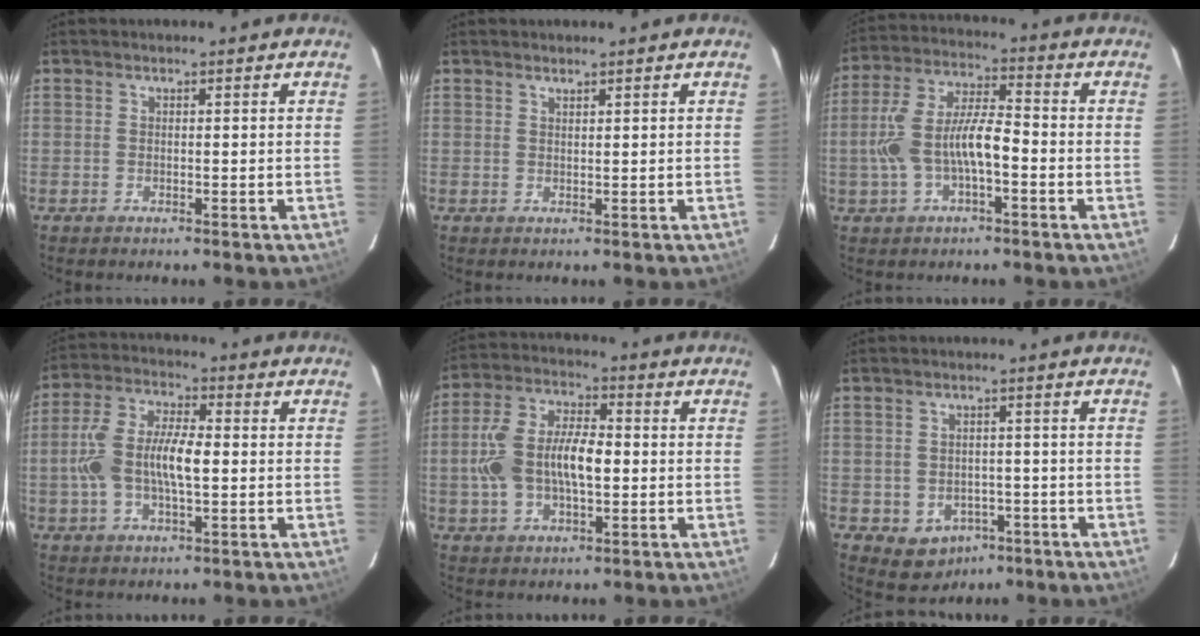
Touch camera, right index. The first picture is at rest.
{"total": 0.8, "force": [0.7, 0.1, 0.3], "torque": [-0.005, 0.001, 0.014]}
{"total": 11.1, "force": [-2.7, 4.2, 9.9], "torque": [-0.207, 0.011, -0.045]}
{"total": 11.2, "force": [-0.8, 4.8, 10.1], "torque": [-0.210, 0.010, -0.017]}
{"total": 12.8, "force": [-0.9, 6.8, 10.9], "torque": [-0.221, 0.012, -0.015]}
{"total": 6.7, "force": [-3.2, 5.5, 2.0], "torque": [-0.044, 0.014, -0.024]}